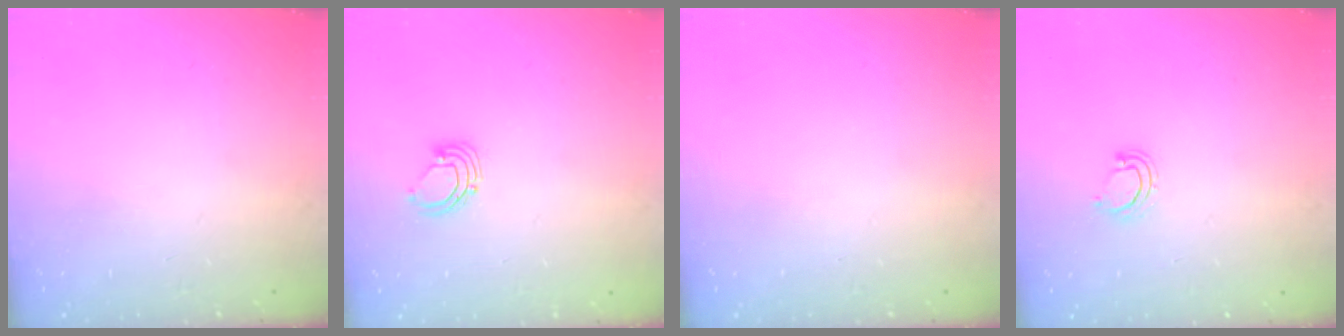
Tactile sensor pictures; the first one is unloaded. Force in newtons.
{"total": 2.6, "press": 2.6, "slide": 0.2}
{"total": 0.0}
{"total": 2.2, "press": 2.2, "slide": 0.1}